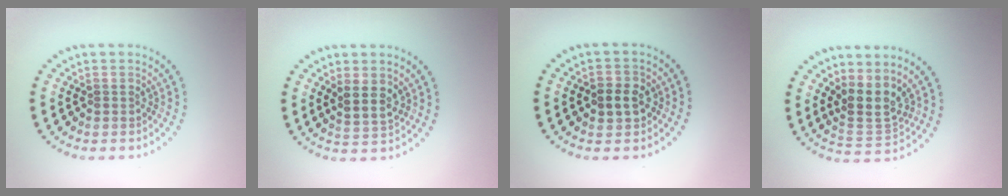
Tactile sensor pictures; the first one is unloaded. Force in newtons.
{"total": 2.4, "press": 2.1, "slide": 1.1}
{"total": 2.7, "press": 2.7, "slide": 0.5}
{"total": 3.2, "press": 2.4, "slide": 2.2}